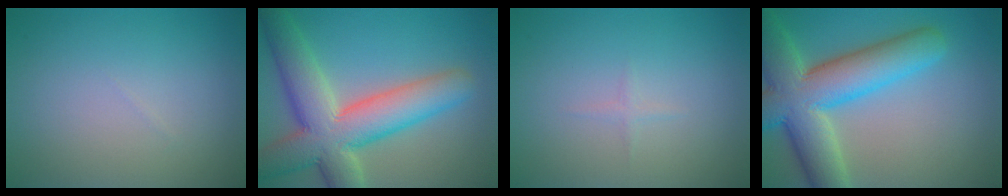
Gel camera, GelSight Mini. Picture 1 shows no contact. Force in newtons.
{"total": 10.2, "press": 10.2, "slide": 0.8}
{"total": 0.6, "press": 0.6, "slide": 0.0}
{"total": 10.6, "press": 10.6, "slide": 0.7}